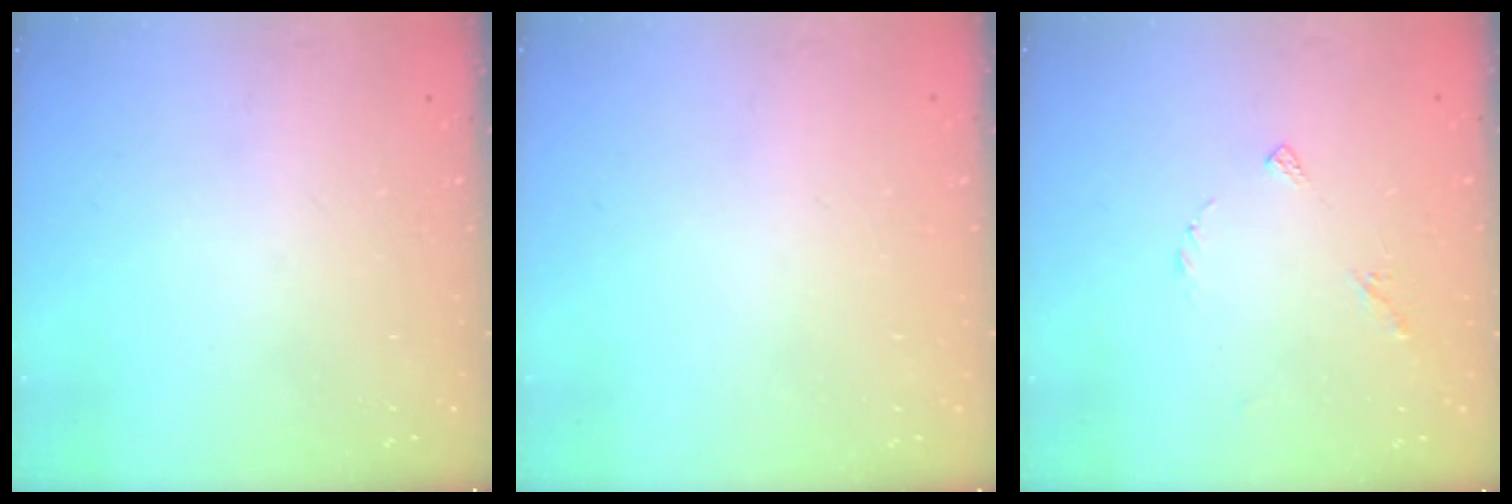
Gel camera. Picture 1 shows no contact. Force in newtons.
{"total": 1.8, "press": 1.8, "slide": 0.1}
{"total": 4.8, "press": 4.8, "slide": 0.5}